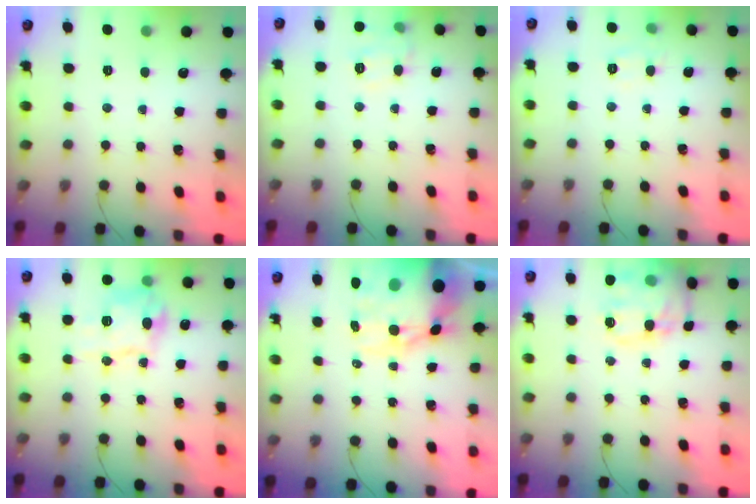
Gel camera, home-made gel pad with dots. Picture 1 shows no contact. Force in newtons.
{"total": 6.5, "press": 6.4, "slide": 0.7}
{"total": 6.2, "press": 6.0, "slide": 1.4}
{"total": 11.1, "press": 11.1, "slide": 0.9}
{"total": 19.6, "press": 19.0, "slide": 4.6}
{"total": 18.4, "press": 18.3, "slide": 2.3}